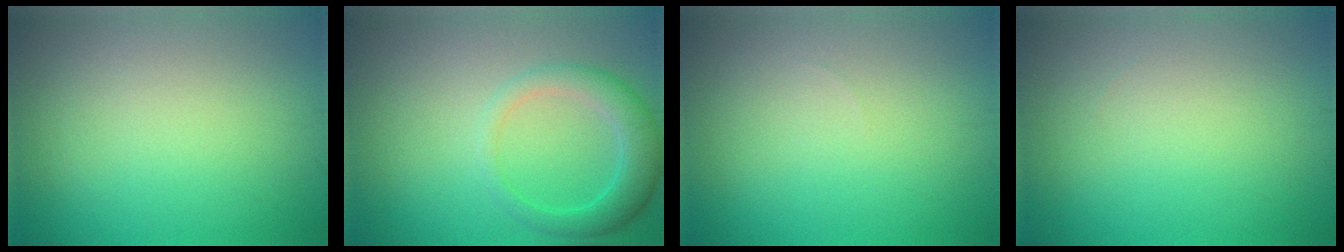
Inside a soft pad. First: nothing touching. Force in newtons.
{"total": 3.7, "press": 3.7, "slide": 0.4}
{"total": 0.0}
{"total": 0.0}